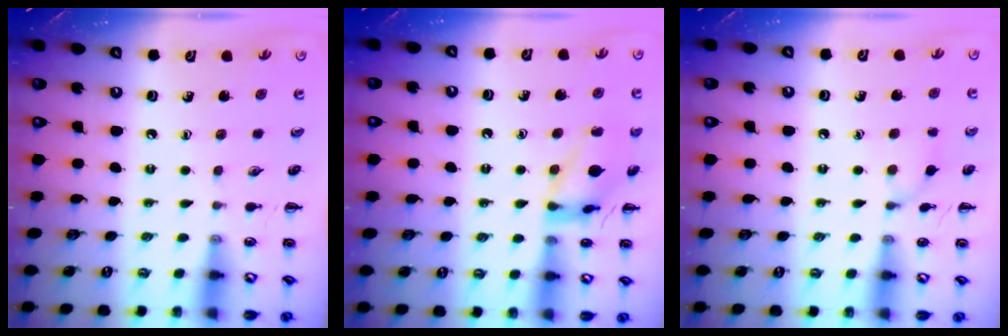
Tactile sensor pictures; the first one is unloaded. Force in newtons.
{"total": 11.7, "press": 11.7, "slide": 1.0}
{"total": 7.6, "press": 7.4, "slide": 1.9}